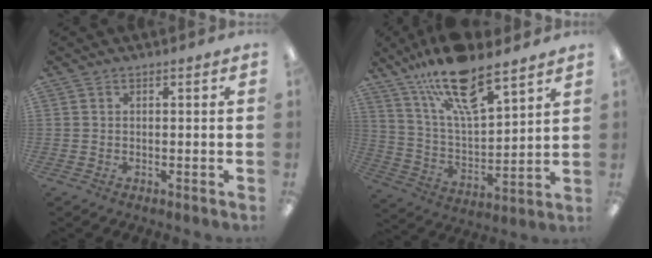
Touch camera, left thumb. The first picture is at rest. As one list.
[{"total": 18.7, "force": [13.7, 5.8, 11.3], "torque": [-0.208, -0.074, 0.238]}]